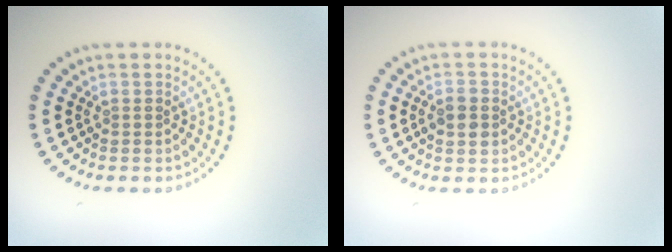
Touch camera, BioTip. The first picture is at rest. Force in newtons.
{"total": 2.6, "press": 2.6, "slide": 0.0}